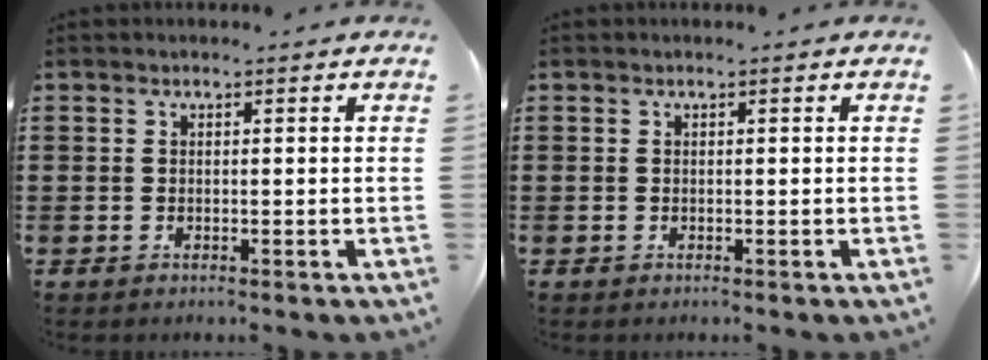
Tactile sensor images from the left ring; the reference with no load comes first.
{"total": 0.0}